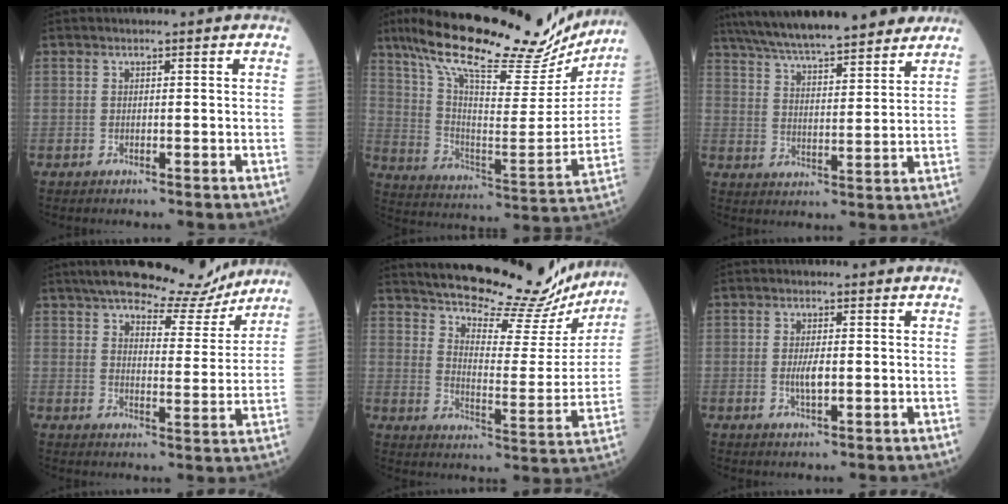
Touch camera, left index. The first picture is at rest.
{"total": 26.9, "force": [21.6, 7.0, 14.4], "torque": [-0.238, 0.006, 0.314]}
{"total": 21.2, "force": [18.2, 3.4, 10.4], "torque": [-0.176, 0.033, 0.270]}
{"total": 13.8, "force": [12.4, 3.0, 5.2], "torque": [-0.067, -0.005, 0.167]}
{"total": 23.0, "force": [20.9, 5.3, 8.0], "torque": [-0.117, -0.036, 0.270]}
{"total": 2.6, "force": [-0.2, 0.7, 2.5], "torque": [-0.054, -0.003, -0.002]}